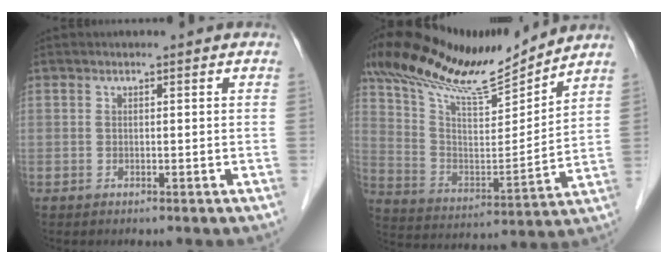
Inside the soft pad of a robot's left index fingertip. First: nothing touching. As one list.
[{"total": 17.2, "force": [15.4, 1.2, 7.4], "torque": [-0.145, -0.008, 0.276]}]